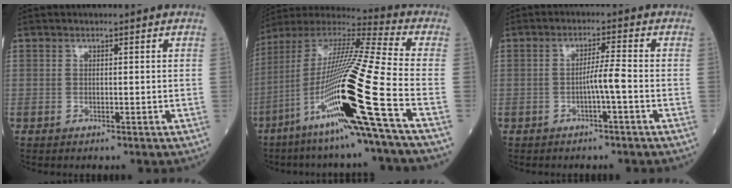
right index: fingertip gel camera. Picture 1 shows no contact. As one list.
[{"total": 23.9, "force": [-9.3, -1.0, 22.0], "torque": [-0.422, -0.035, -0.179]}, {"total": 3.1, "force": [-1.1, -0.5, 2.9], "torque": [-0.045, 0.002, -0.022]}]